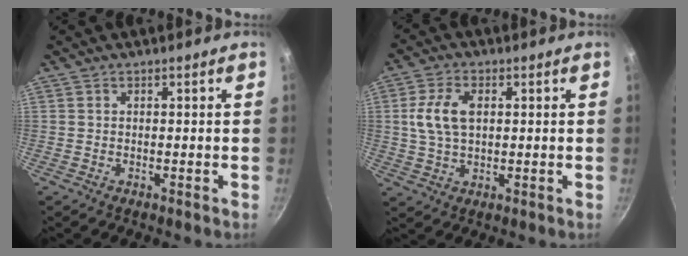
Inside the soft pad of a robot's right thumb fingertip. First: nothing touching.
{"total": 7.9, "force": [1.4, 4.7, 6.2], "torque": [-0.128, 0.005, 0.028]}